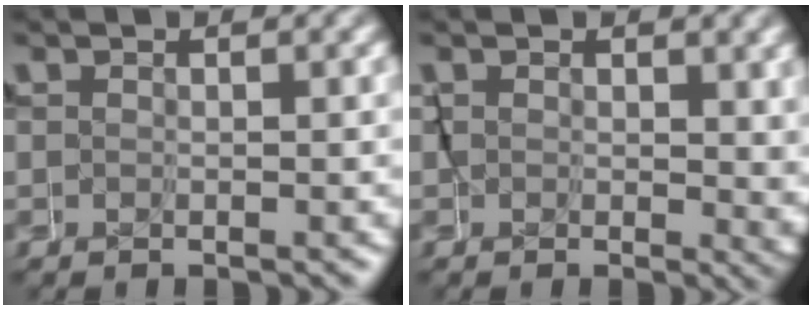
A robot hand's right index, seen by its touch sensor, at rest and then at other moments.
{"total": 2.1, "force": [0.5, 1.2, 1.7], "torque": [-0.015, -0.008, 0.008]}